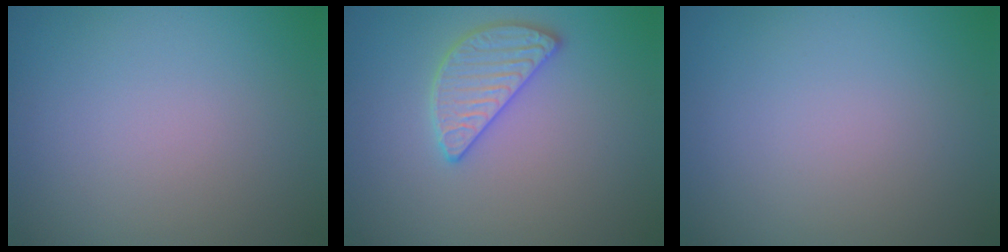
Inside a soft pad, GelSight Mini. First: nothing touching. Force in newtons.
{"total": 2.8, "press": 2.8, "slide": 0.3}
{"total": 0.0}